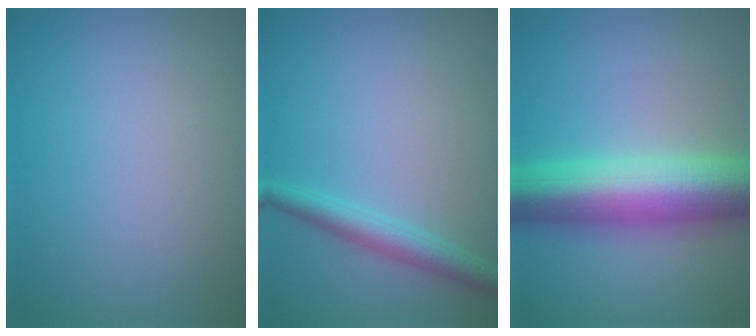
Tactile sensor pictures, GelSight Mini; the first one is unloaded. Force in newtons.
{"total": 2.8, "press": 2.8, "slide": 0.1}
{"total": 10.7, "press": 10.7, "slide": 0.1}